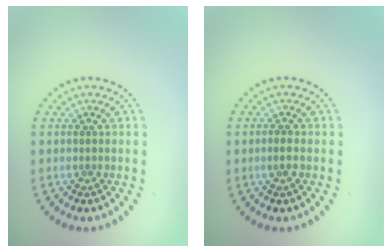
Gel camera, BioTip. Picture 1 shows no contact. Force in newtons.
{"total": 1.0, "press": 0.9, "slide": 0.2}